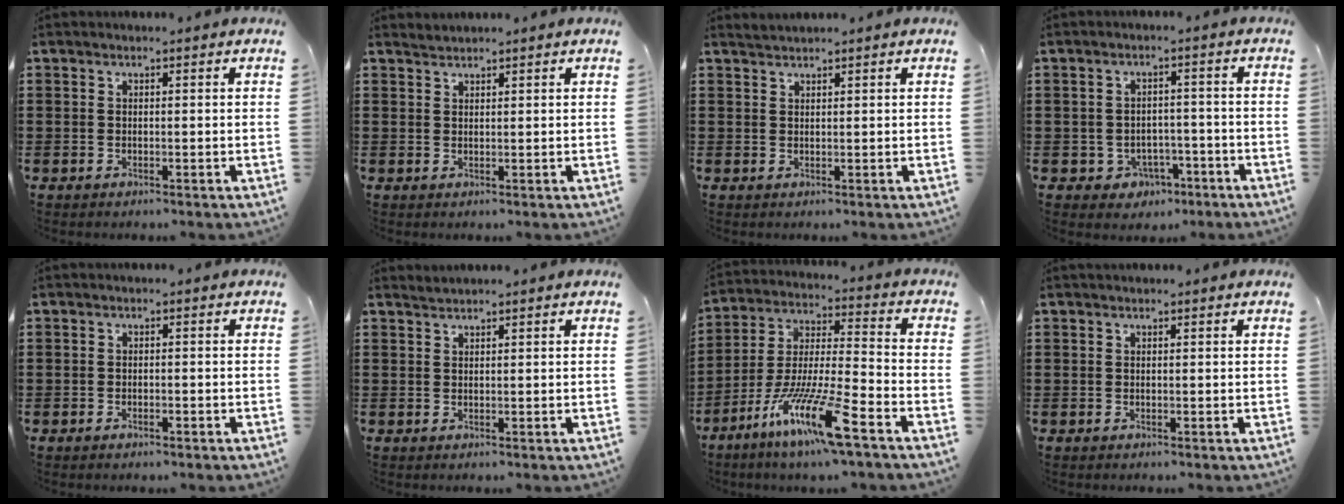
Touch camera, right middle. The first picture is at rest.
{"total": 0.9, "force": [0.9, -0.1, -0.3], "torque": [0.003, -0.002, 0.018]}
{"total": 1.1, "force": [1.1, -0.2, -0.1], "torque": [-0.001, -0.002, 0.021]}
{"total": 2.7, "force": [-2.0, 1.8, 0.5], "torque": [-0.018, 0.004, -0.044]}
{"total": 0.7, "force": [-0.6, 0.2, 0.3], "torque": [-0.008, -0.004, -0.011]}
{"total": 1.0, "force": [0.9, -0.2, -0.1], "torque": [0.000, -0.002, 0.019]}
{"total": 12.9, "force": [-8.8, 0.5, 9.5], "torque": [-0.198, -0.005, -0.171]}
{"total": 0.0}